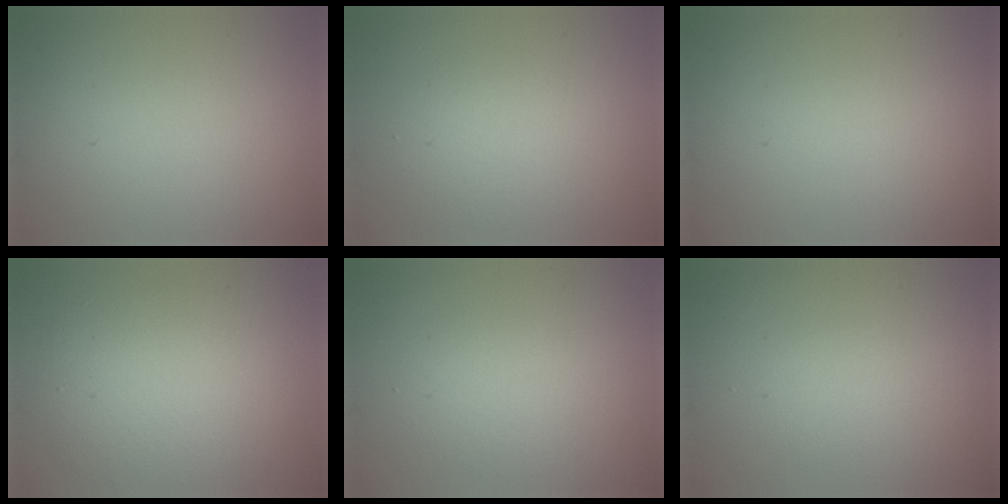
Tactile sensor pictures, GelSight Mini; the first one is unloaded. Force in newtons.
{"total": 2.9, "press": 2.9, "slide": 0.1}
{"total": 0.0}
{"total": 5.7, "press": 5.7, "slide": 0.6}
{"total": 2.1, "press": 2.1, "slide": 0.1}
{"total": 1.4, "press": 1.4, "slide": 0.1}